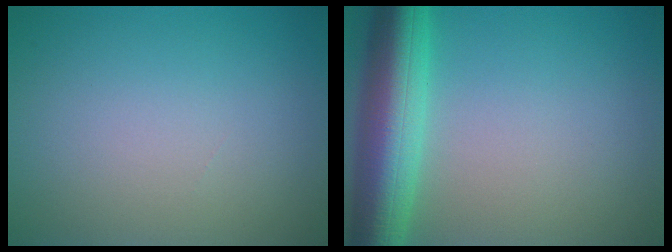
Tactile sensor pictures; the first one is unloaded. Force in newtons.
{"total": 8.2, "press": 8.2, "slide": 0.4}